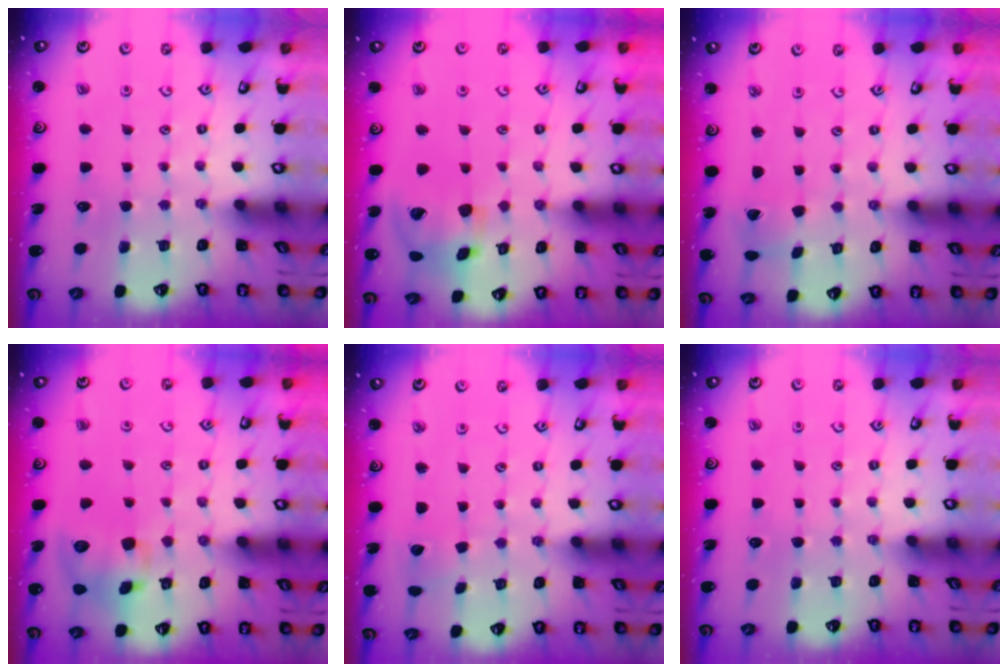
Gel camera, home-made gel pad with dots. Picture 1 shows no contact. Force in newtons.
{"total": 16.4, "press": 16.3, "slide": 2.4}
{"total": 1.2, "press": 1.2, "slide": 0.1}
{"total": 11.7, "press": 11.5, "slide": 2.0}
{"total": 2.2, "press": 2.2, "slide": 0.2}
{"total": 0.0}